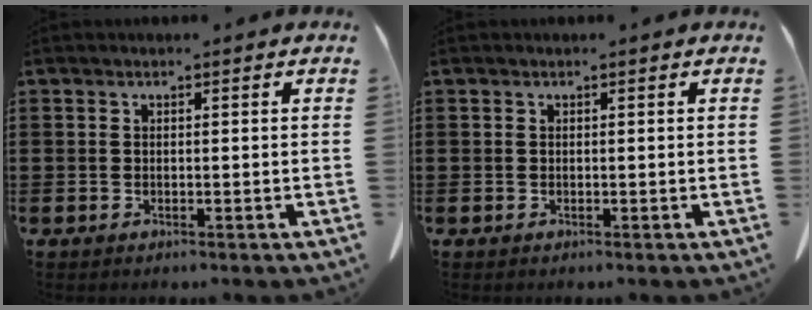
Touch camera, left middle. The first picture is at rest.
{"total": 0.0}